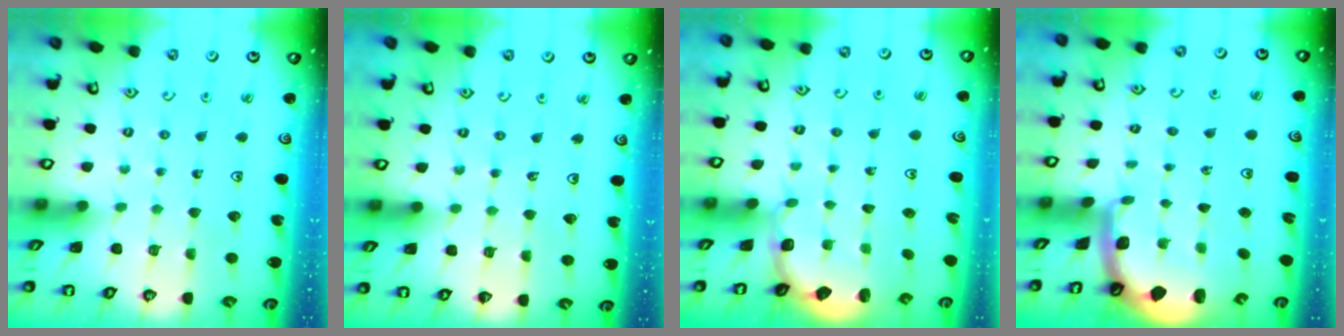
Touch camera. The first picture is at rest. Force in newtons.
{"total": 1.9, "press": 1.9, "slide": 0.2}
{"total": 2.7, "press": 2.3, "slide": 1.5}
{"total": 1.6, "press": 1.6, "slide": 0.2}